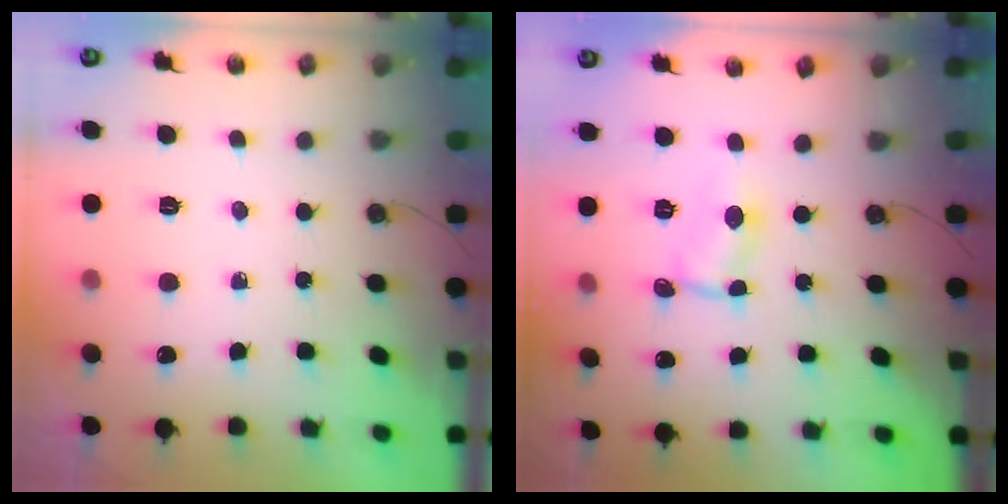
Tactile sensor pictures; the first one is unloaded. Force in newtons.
{"total": 1.0, "press": 1.0, "slide": 0.1}